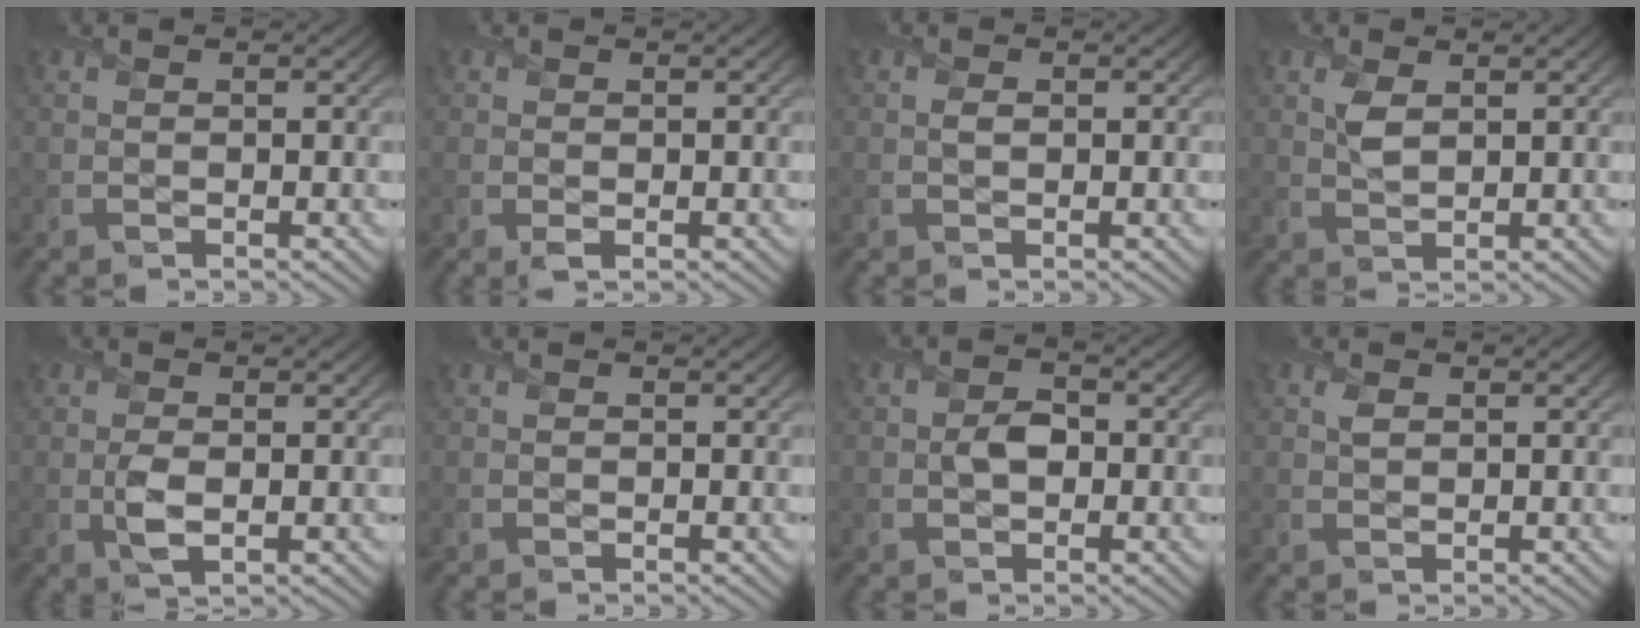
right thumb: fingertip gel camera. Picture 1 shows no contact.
{"total": 1.1, "force": [-0.2, 0.8, 0.8], "torque": [-0.017, -0.008, -0.005]}
{"total": 0.9, "force": [0.1, 0.7, 0.6], "torque": [-0.014, -0.002, 0.000]}
{"total": 2.7, "force": [1.1, 1.4, 2.0], "torque": [-0.050, 0.001, 0.023]}
{"total": 2.7, "force": [-0.2, 1.6, 2.2], "torque": [-0.051, -0.007, -0.002]}
{"total": 0.0}
{"total": 2.8, "force": [-0.2, 2.1, 1.8], "torque": [-0.037, -0.002, -0.009]}
{"total": 1.2, "force": [0.6, 0.8, 0.7], "torque": [-0.020, 0.002, 0.010]}